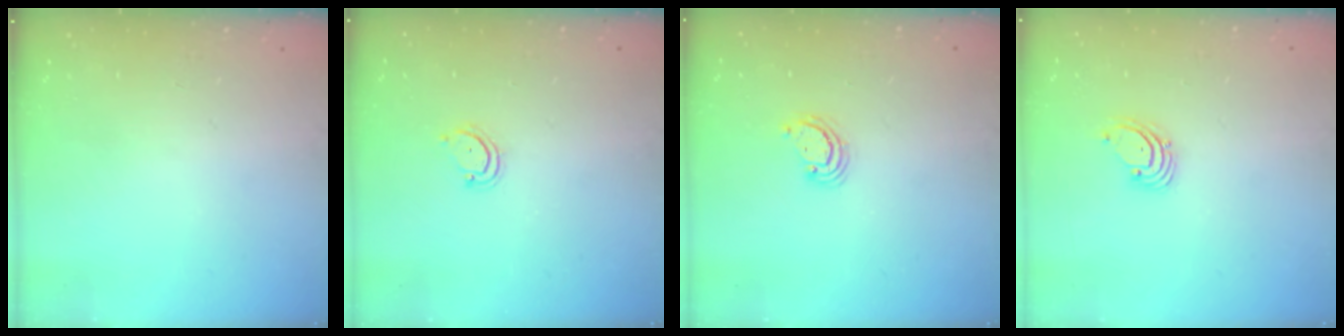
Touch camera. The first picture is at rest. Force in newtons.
{"total": 3.8, "press": 3.8, "slide": 0.2}
{"total": 2.5, "press": 2.5, "slide": 0.3}
{"total": 1.6, "press": 1.6, "slide": 0.1}